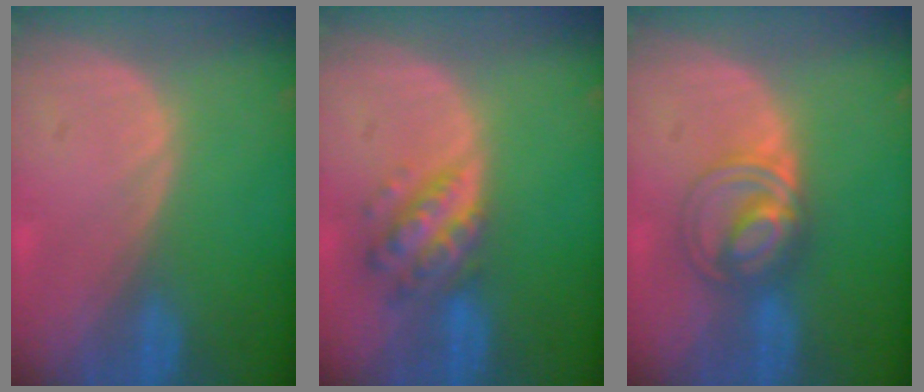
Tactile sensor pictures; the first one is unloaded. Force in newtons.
{"total": 6.4, "press": 5.7, "slide": 2.8}
{"total": 5.8, "press": 5.8, "slide": 0.2}